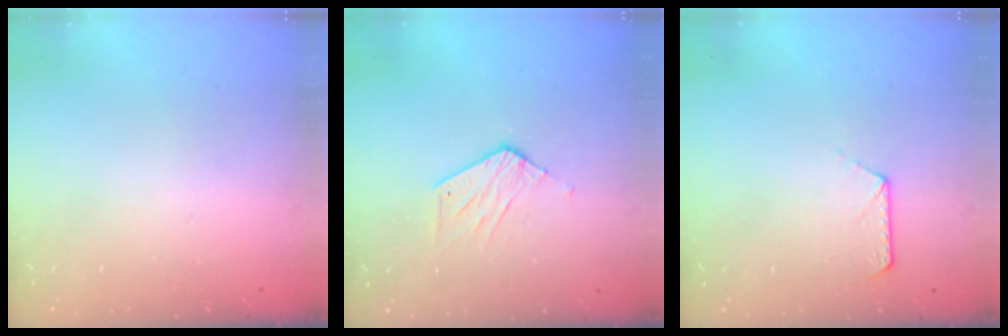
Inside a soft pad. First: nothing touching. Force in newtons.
{"total": 6.4, "press": 6.4, "slide": 0.2}
{"total": 7.0, "press": 7.0, "slide": 0.7}